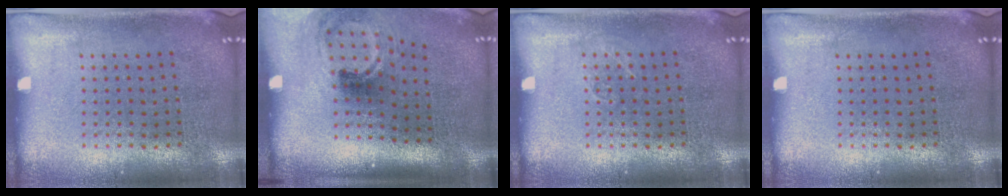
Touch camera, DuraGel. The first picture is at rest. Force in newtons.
{"total": 1.9, "press": 1.2, "slide": 1.5}
{"total": 0.7, "press": 0.7, "slide": 0.1}
{"total": 0.0}